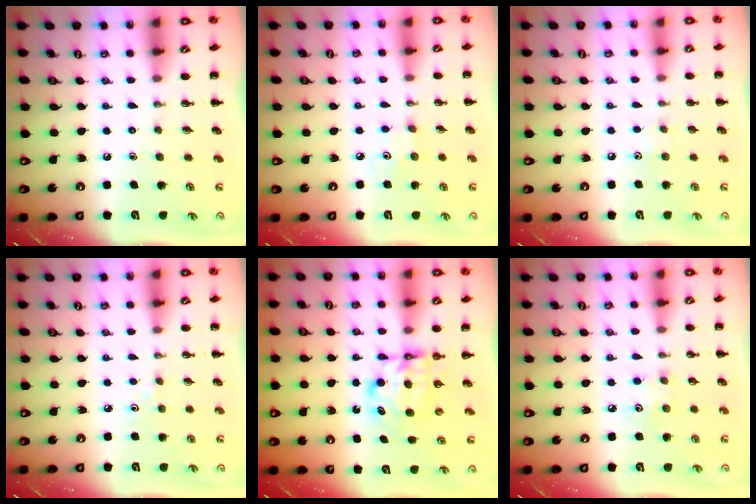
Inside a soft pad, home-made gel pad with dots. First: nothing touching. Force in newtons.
{"total": 2.4, "press": 2.3, "slide": 0.7}
{"total": 4.5, "press": 4.4, "slide": 1.2}
{"total": 2.9, "press": 2.7, "slide": 0.9}
{"total": 6.1, "press": 6.1, "slide": 0.3}
{"total": 3.3, "press": 3.2, "slide": 0.8}